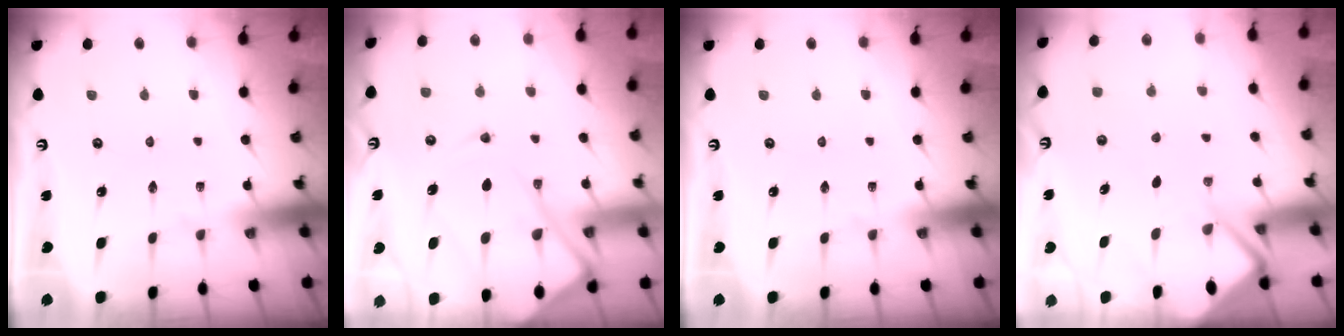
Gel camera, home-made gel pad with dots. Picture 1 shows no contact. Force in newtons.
{"total": 18.5, "press": 18.3, "slide": 2.1}
{"total": 0.0}
{"total": 6.8, "press": 6.7, "slide": 0.6}